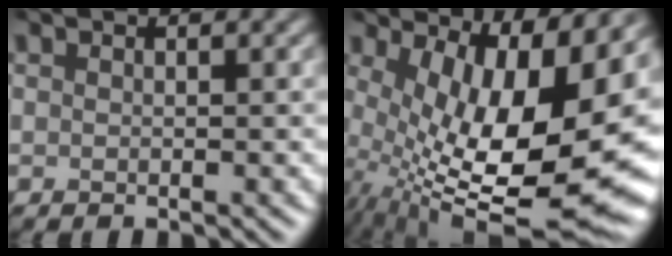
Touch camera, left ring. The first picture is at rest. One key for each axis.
{"total": 16.4, "fx": 1.5, "fy": 6.4, "fz": 15.1, "tx": -0.233, "ty": -0.002, "tz": 0.046}